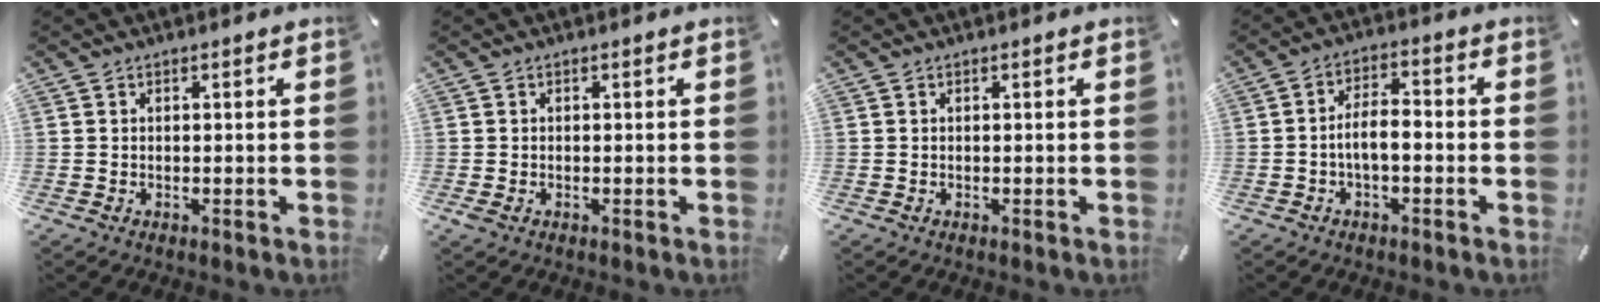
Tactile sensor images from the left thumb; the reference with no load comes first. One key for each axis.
{"total": 0.7, "fx": -0.2, "fy": 0.4, "fz": 0.5, "tx": -0.009, "ty": 0.000, "tz": -0.004}
{"total": 0.0}
{"total": 5.9, "fx": -1.8, "fy": 2.8, "fz": 4.8, "tx": -0.087, "ty": 0.016, "tz": -0.034}